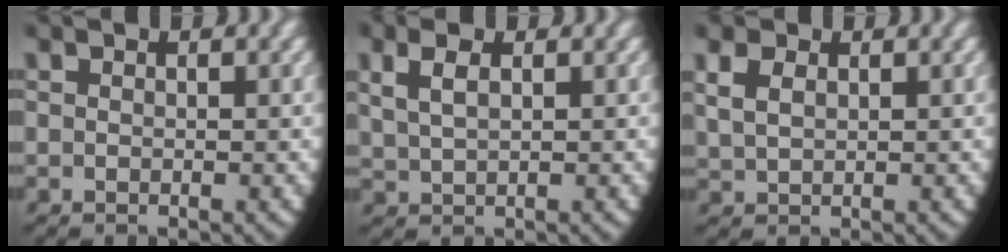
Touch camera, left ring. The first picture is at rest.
{"total": 2.4, "force": [1.3, 1.1, 1.7], "torque": [-0.041, 0.001, 0.032]}
{"total": 2.6, "force": [1.3, 1.8, 1.4], "torque": [-0.038, -0.002, 0.032]}